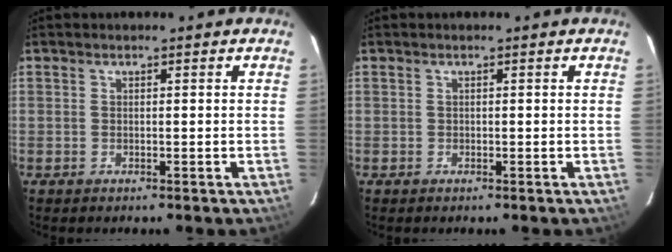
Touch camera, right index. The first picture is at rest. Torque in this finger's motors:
{"motor_torque": [-0.19, 0.00, -0.06, 0.00]}